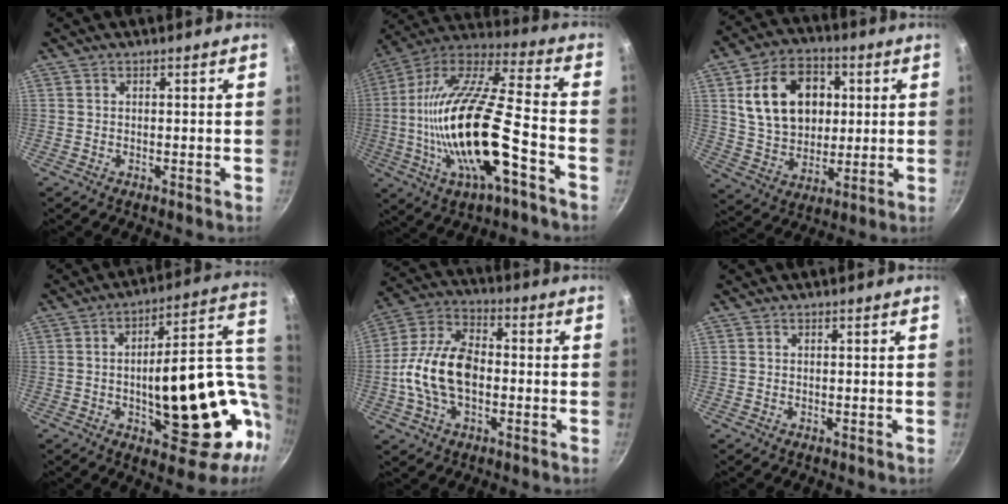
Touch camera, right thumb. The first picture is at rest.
{"total": 25.4, "force": [-6.6, 8.1, 23.2], "torque": [-0.435, 0.021, -0.129]}
{"total": 17.6, "force": [4.0, 12.8, 11.3], "torque": [-0.162, 0.002, 0.072]}
{"total": 26.4, "force": [-2.3, 12.1, 23.4], "torque": [-0.285, 0.020, -0.012]}
{"total": 14.7, "force": [-1.9, 8.9, 11.6], "torque": [-0.203, 0.035, -0.049]}
{"total": 0.0}